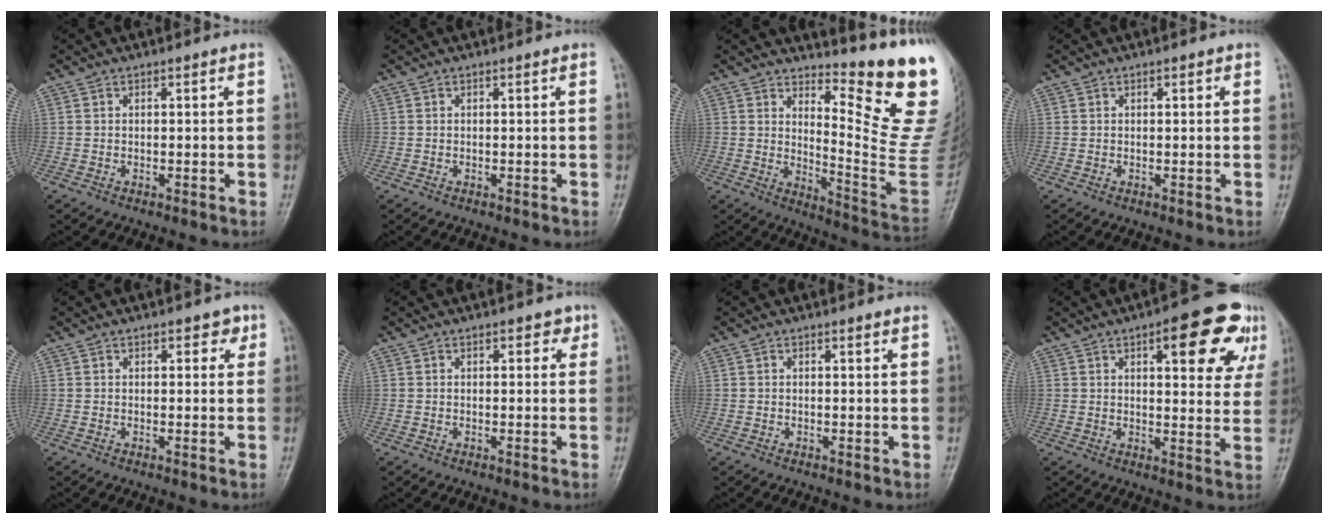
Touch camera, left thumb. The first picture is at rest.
{"total": 0.0}
{"total": 15.5, "force": [9.9, 1.7, 11.8], "torque": [-0.133, -0.116, 0.149]}
{"total": 0.9, "force": [0.5, 0.4, 0.7], "torque": [-0.007, 0.000, 0.003]}
{"total": 2.7, "force": [1.5, 1.5, 1.7], "torque": [-0.002, -0.003, 0.015]}
{"total": 2.3, "force": [1.2, 1.4, 1.4], "torque": [-0.001, -0.002, 0.012]}
{"total": 1.2, "force": [1.0, 0.1, 0.6], "torque": [-0.004, -0.003, 0.012]}
{"total": 15.7, "force": [7.5, 5.6, 12.6], "torque": [-0.118, -0.023, 0.088]}